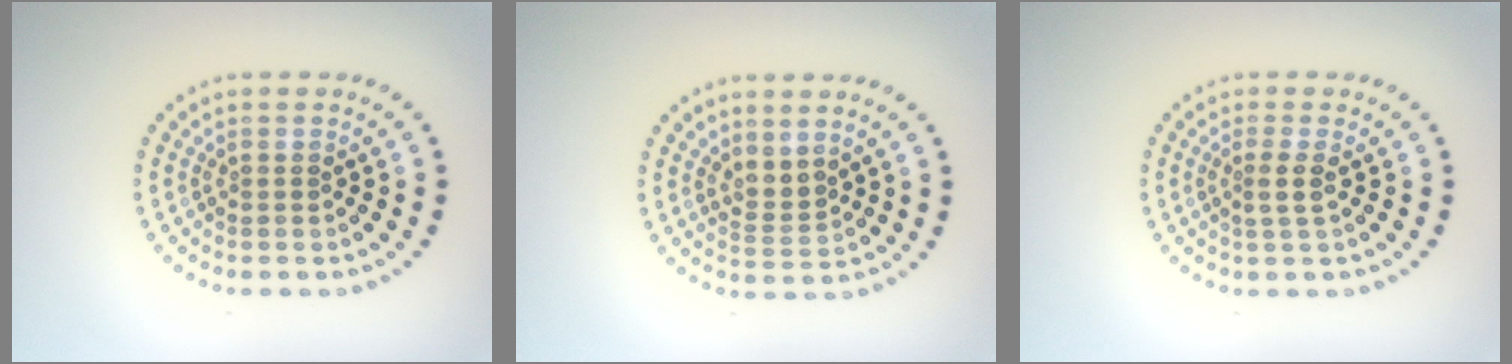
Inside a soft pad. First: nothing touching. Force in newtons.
{"total": 1.9, "press": 1.3, "slide": 1.3}
{"total": 1.4, "press": 1.1, "slide": 0.9}